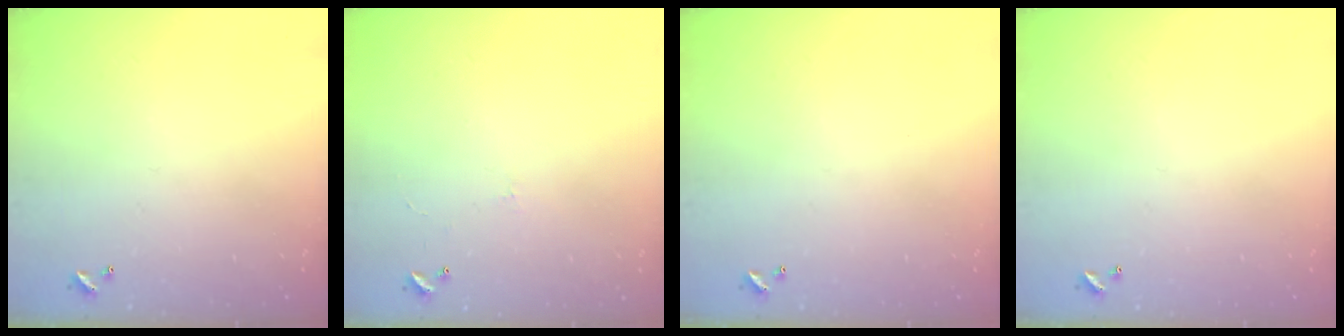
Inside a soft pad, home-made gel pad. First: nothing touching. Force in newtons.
{"total": 1.8, "press": 1.7, "slide": 0.4}
{"total": 0.0}
{"total": 0.0}